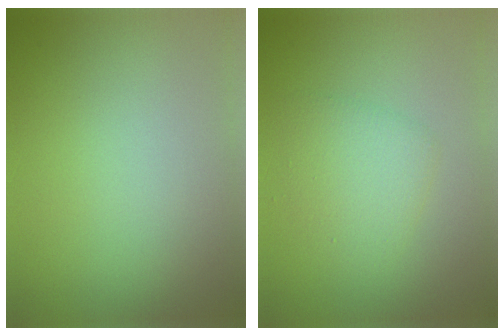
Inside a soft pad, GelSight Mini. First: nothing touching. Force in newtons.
{"total": 2.8, "press": 2.8, "slide": 0.2}